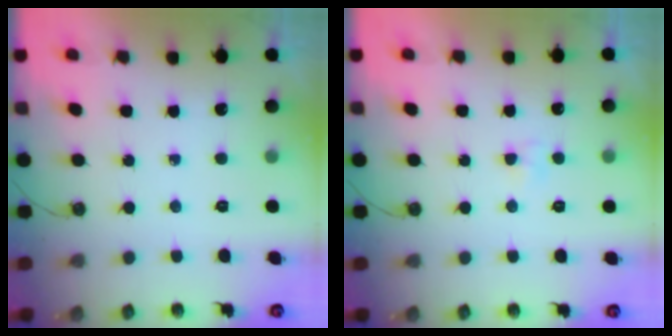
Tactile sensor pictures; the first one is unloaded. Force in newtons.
{"total": 3.1, "press": 2.7, "slide": 1.4}